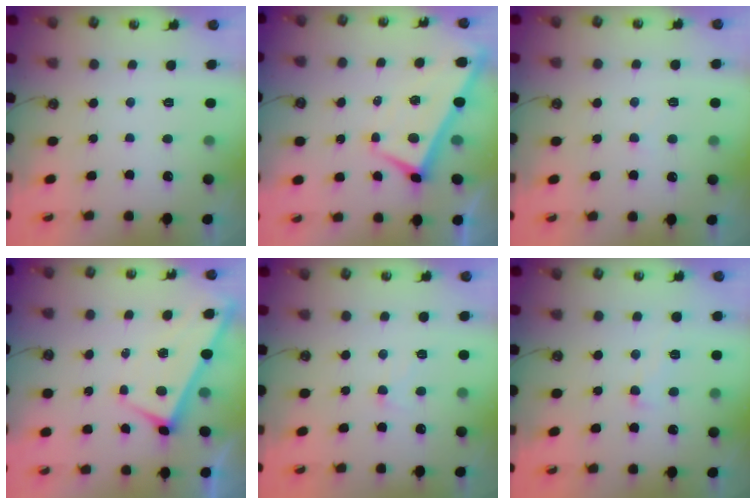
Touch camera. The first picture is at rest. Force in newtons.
{"total": 3.1, "press": 3.1, "slide": 0.5}
{"total": 2.0, "press": 2.0, "slide": 0.4}
{"total": 1.7, "press": 1.7, "slide": 0.1}
{"total": 2.8, "press": 2.7, "slide": 0.6}
{"total": 1.7, "press": 1.7, "slide": 0.2}